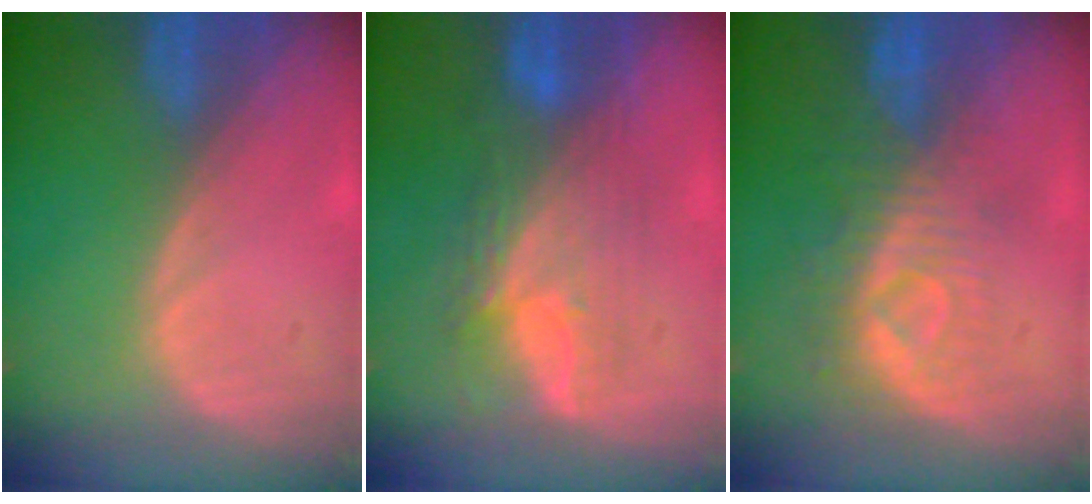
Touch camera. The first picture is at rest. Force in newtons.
{"total": 7.4, "press": 7.2, "slide": 1.4}
{"total": 8.3, "press": 7.5, "slide": 3.6}